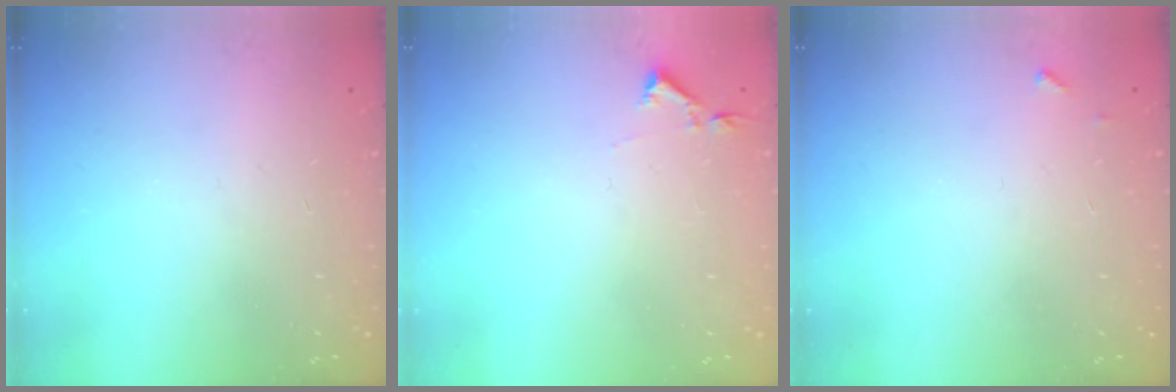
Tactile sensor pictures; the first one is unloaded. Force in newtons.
{"total": 2.9, "press": 2.9, "slide": 0.5}
{"total": 3.6, "press": 3.6, "slide": 0.2}